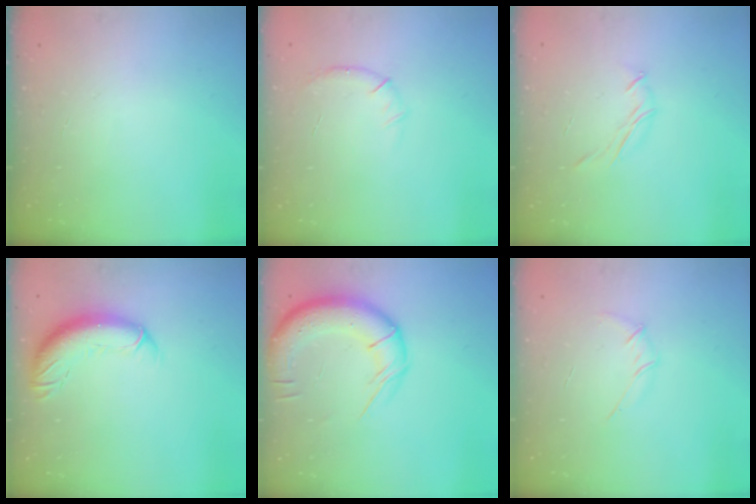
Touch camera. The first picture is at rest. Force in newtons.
{"total": 6.8, "press": 6.5, "slide": 1.9}
{"total": 3.8, "press": 3.7, "slide": 0.8}
{"total": 11.8, "press": 11.5, "slide": 2.9}
{"total": 16.0, "press": 15.5, "slide": 4.1}
{"total": 4.5, "press": 4.3, "slide": 1.3}